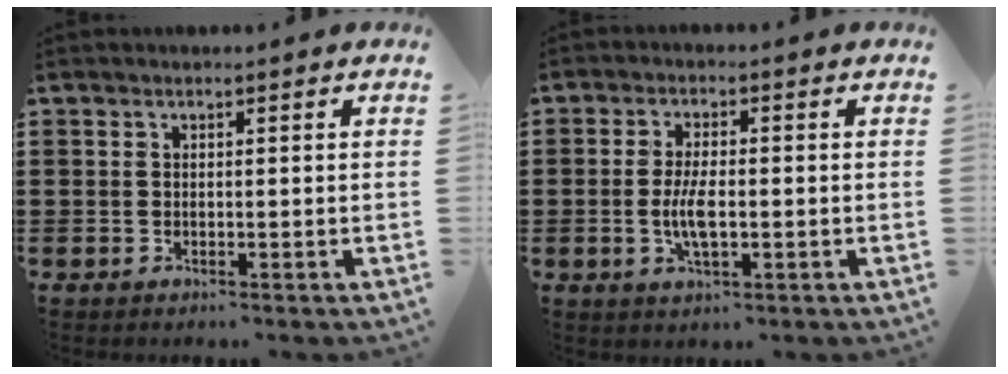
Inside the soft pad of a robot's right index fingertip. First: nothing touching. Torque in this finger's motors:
{"motor_torque": [1.19, 0.95, 0.10, 0.06]}